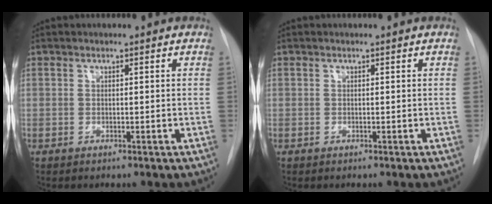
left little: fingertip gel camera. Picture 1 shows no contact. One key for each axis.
{"total": 0.0}